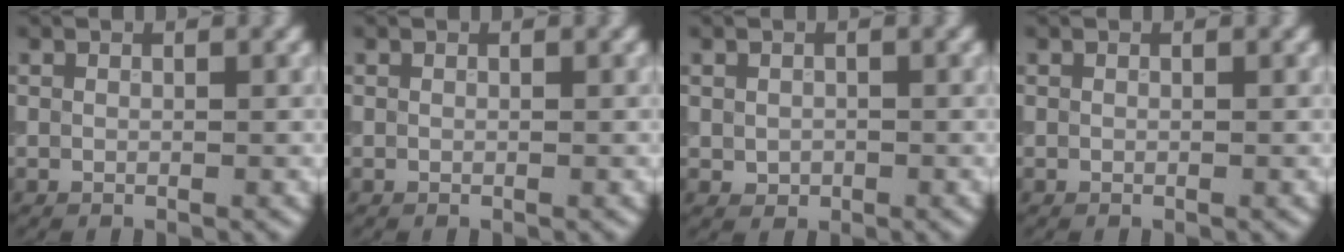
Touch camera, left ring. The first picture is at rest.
{"total": 0.0}
{"total": 1.0, "force": [-0.1, 1.0, 0.3], "torque": [-0.005, -0.003, -0.001]}
{"total": 0.0}